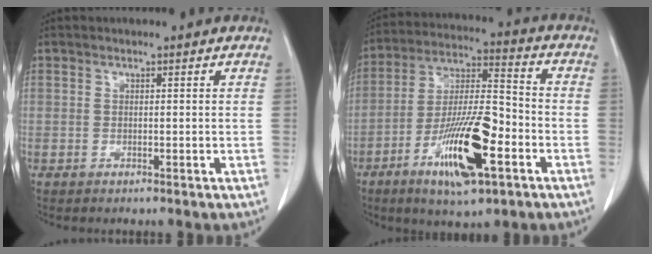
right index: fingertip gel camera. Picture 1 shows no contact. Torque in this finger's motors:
{"motor_torque": [2.14, 0.00, 0.55, 0.15]}